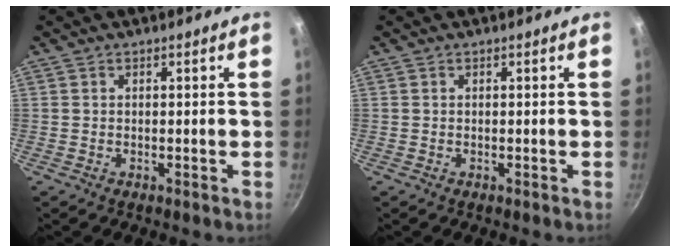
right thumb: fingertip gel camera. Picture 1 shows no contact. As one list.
[{"total": 0.0}]